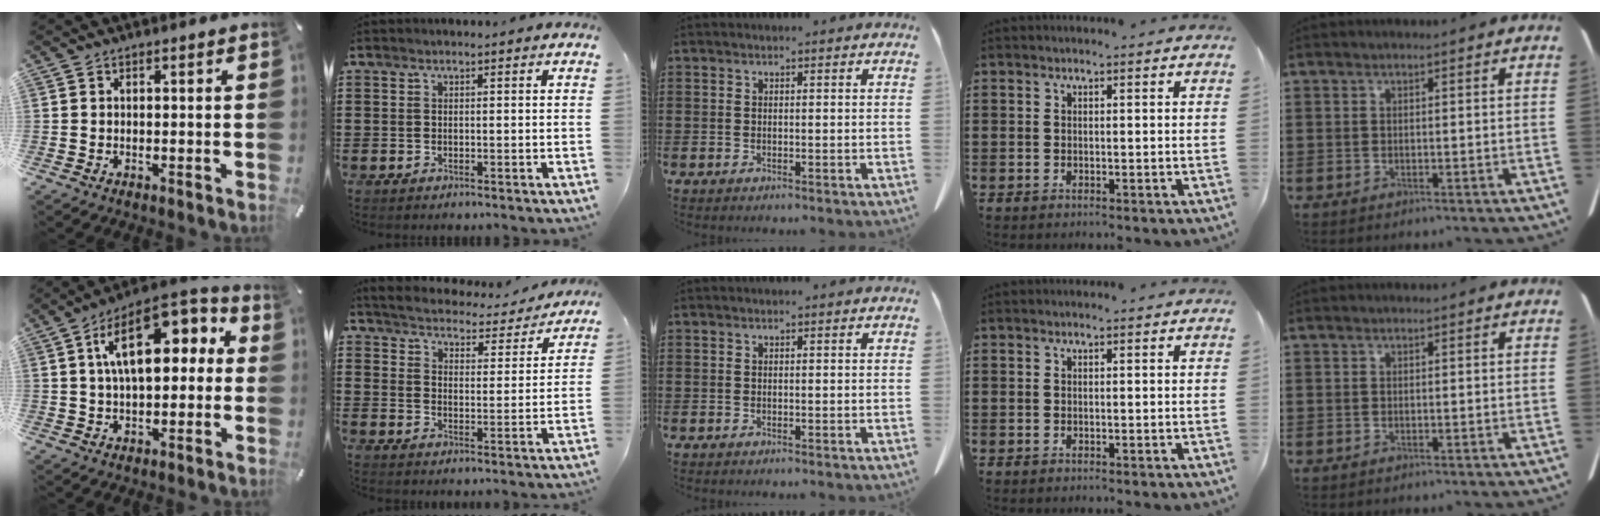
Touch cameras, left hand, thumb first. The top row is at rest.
{"thumb": {"total": 16.2, "force": [5.1, 8.6, 12.7], "torque": [-0.201, -0.014, 0.086]}, "index": {"total": 4.0, "force": [4.0, 0.0, 0.3], "torque": [-0.032, -0.032, 0.063]}}